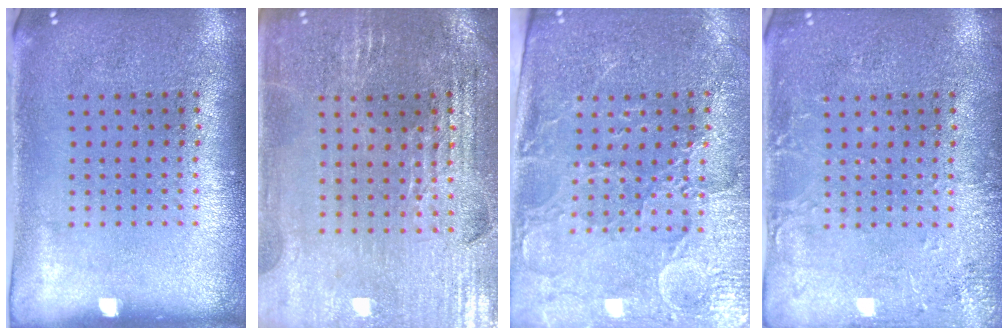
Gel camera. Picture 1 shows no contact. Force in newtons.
{"total": 2.9, "press": 2.8, "slide": 0.5}
{"total": 3.5, "press": 3.3, "slide": 1.1}
{"total": 2.5, "press": 2.5, "slide": 0.3}